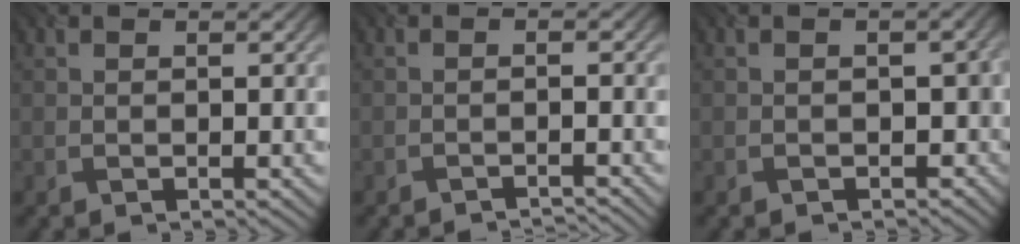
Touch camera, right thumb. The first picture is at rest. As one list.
[{"total": 1.8, "force": [-1.6, 0.1, 0.7], "torque": [-0.003, 0.003, -0.032]}, {"total": 2.6, "force": [-1.0, 1.9, 1.3], "torque": [-0.016, -0.007, -0.013]}]